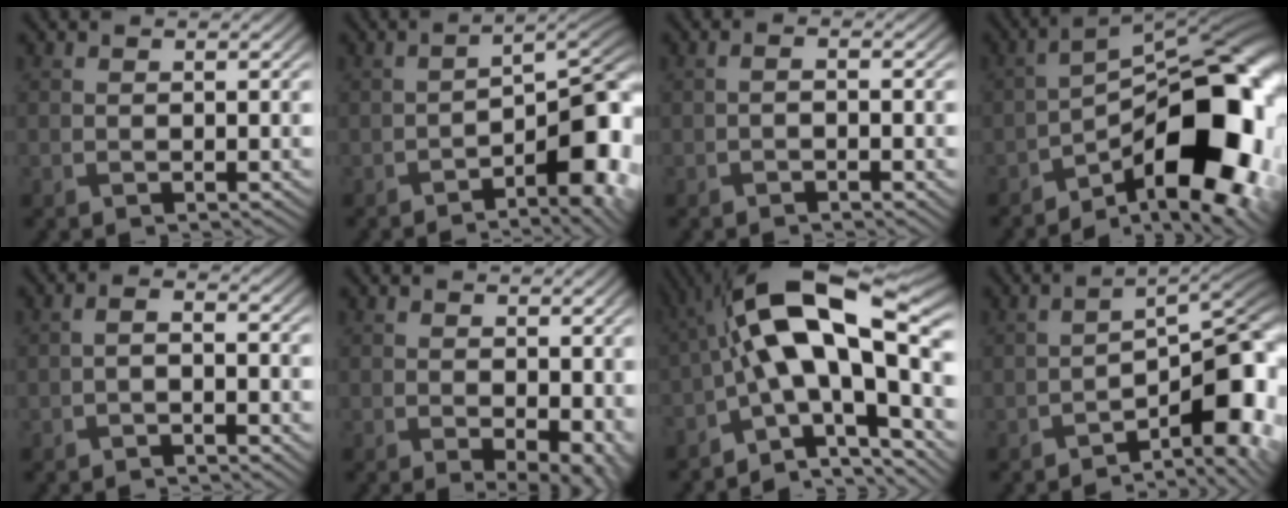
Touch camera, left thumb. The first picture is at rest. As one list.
[{"total": 8.0, "force": [-3.3, 2.1, 6.9], "torque": [-0.090, -0.001, -0.049]}, {"total": 0.7, "force": [-0.4, -0.3, 0.6], "torque": [-0.011, 0.006, -0.010]}, {"total": 16.2, "force": [-7.2, 6.5, 13.0], "torque": [-0.171, -0.002, -0.129]}, {"total": 1.1, "force": [-0.7, -0.1, 0.9], "torque": [-0.018, 0.006, -0.020]}, {"total": 5.3, "force": [-0.6, 3.0, 4.3], "torque": [-0.058, -0.025, 0.011]}, {"total": 16.4, "force": [-1.6, 5.6, 15.3], "torque": [-0.237, 0.035, -0.039]}, {"total": 7.0, "force": [-3.8, 1.4, 5.6], "torque": [-0.073, 0.007, -0.069]}]